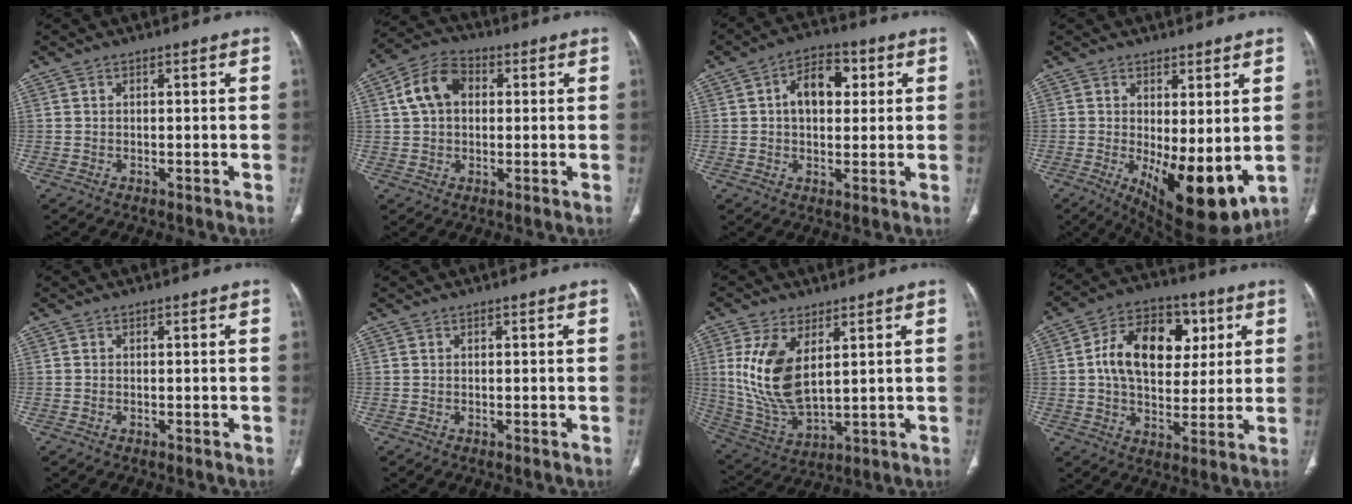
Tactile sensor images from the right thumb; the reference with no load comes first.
{"total": 9.2, "force": [1.9, 6.6, 6.1], "torque": [-0.108, 0.020, 0.027]}
{"total": 9.2, "force": [2.0, 5.9, 6.7], "torque": [-0.081, 0.012, 0.027]}
{"total": 12.9, "force": [-1.6, 5.1, 11.8], "torque": [-0.169, -0.030, -0.005]}
{"total": 0.0}
{"total": 0.0}
{"total": 14.0, "force": [4.0, 7.1, 11.5], "torque": [-0.233, -0.022, 0.097]}
{"total": 17.0, "force": [3.8, 11.2, 12.1], "torque": [-0.169, 0.008, 0.057]}